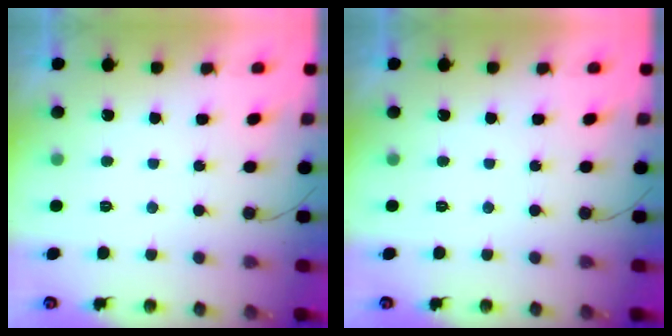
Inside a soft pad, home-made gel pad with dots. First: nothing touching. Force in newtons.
{"total": 0.0}